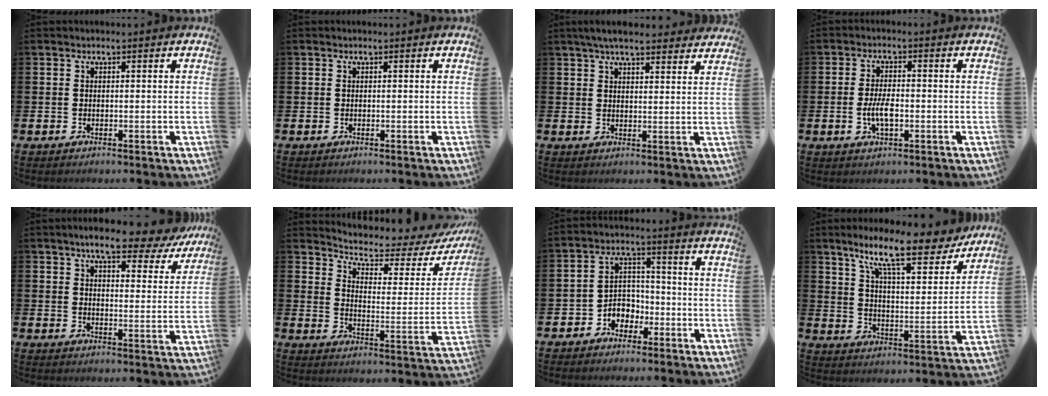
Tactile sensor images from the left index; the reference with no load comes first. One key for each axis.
{"total": 0.0}
{"total": 5.2, "fx": 4.8, "fy": 0.9, "fz": 1.7, "tx": -0.039, "ty": -0.015, "tz": 0.087}
{"total": 4.1, "fx": -0.8, "fy": 1.7, "fz": 3.6, "tx": -0.072, "ty": 0.002, "tz": -0.016}
{"total": 7.9, "fx": 7.1, "fy": 1.6, "fz": 3.1, "tx": -0.064, "ty": -0.036, "tz": 0.121}
{"total": 5.3, "fx": 4.7, "fy": 1.4, "fz": 2.0, "tx": -0.061, "ty": -0.039, "tz": 0.071}
{"total": 3.4, "fx": -2.1, "fy": 2.7, "fz": 0.5, "tx": -0.031, "ty": 0.004, "tz": -0.048}
{"total": 11.9, "fx": 9.6, "fy": 2.2, "fz": 6.7, "tx": -0.132, "ty": -0.051, "tz": 0.159}